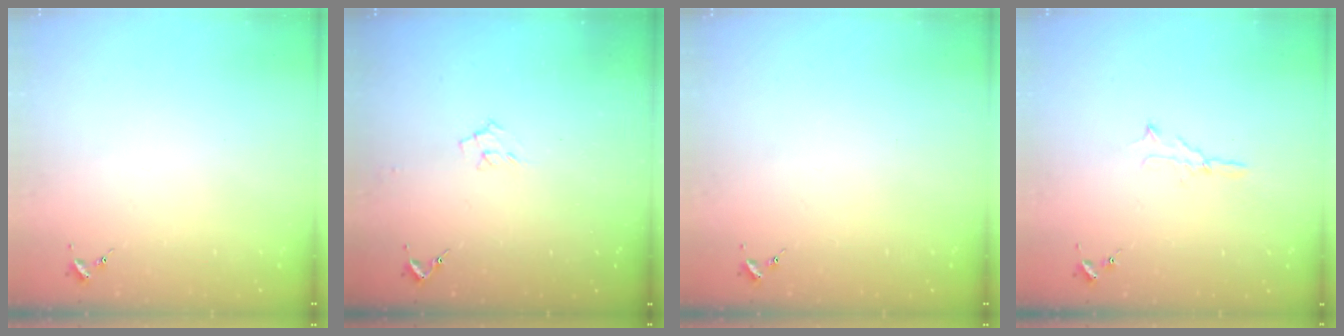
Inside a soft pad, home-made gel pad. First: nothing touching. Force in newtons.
{"total": 6.2, "press": 6.1, "slide": 0.9}
{"total": 0.0}
{"total": 4.7, "press": 4.7, "slide": 0.5}